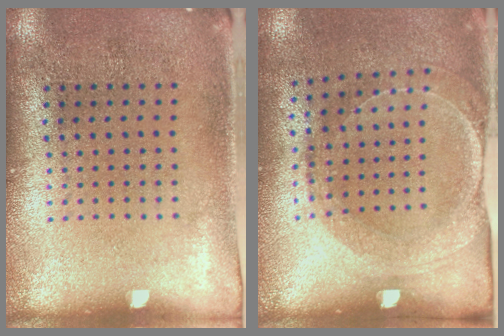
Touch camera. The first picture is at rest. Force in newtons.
{"total": 1.5, "press": 1.4, "slide": 0.4}